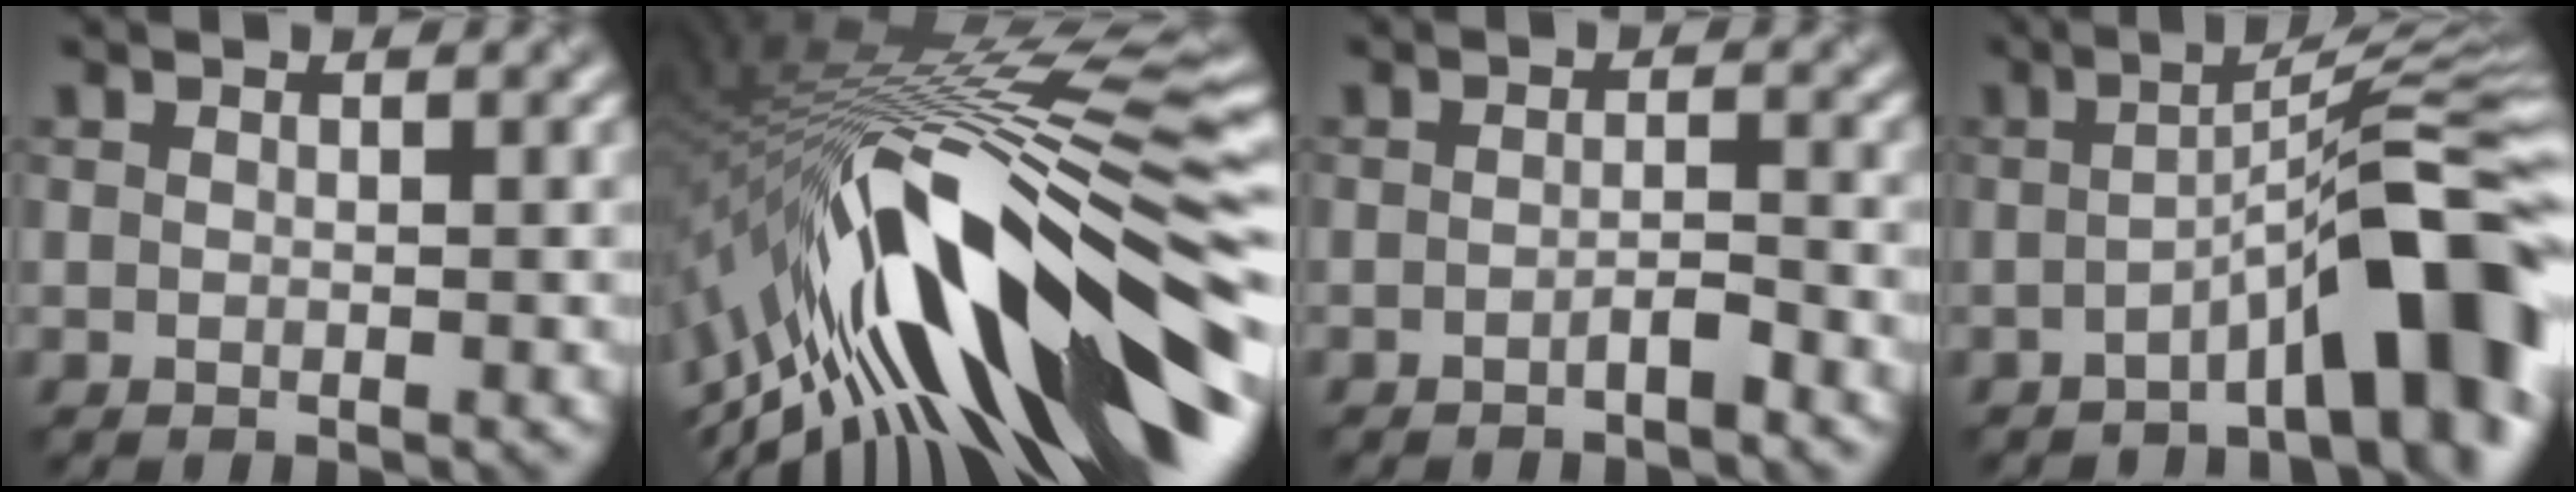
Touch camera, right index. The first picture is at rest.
{"total": 18.8, "force": [-5.9, 6.0, 16.8], "torque": [-0.266, 0.037, -0.118]}
{"total": 1.7, "force": [-1.5, 0.1, 0.7], "torque": [-0.010, 0.001, -0.029]}
{"total": 9.1, "force": [-4.0, 1.8, 8.0], "torque": [-0.092, 0.020, -0.069]}